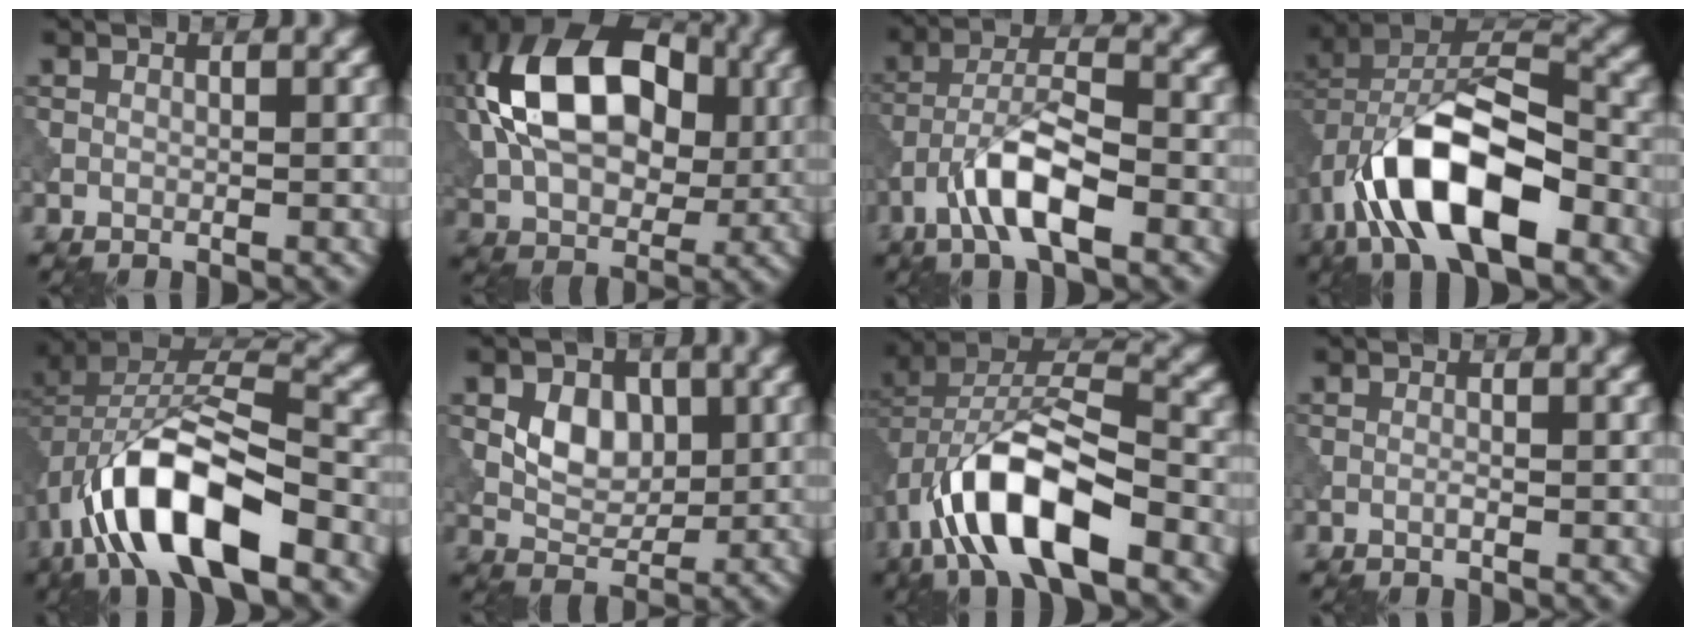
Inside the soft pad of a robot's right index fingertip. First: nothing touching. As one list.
[{"total": 14.6, "force": [2.3, 9.3, 11.0], "torque": [-0.195, 0.023, 0.026]}, {"total": 6.9, "force": [-3.4, 2.1, 5.6], "torque": [-0.102, 0.010, -0.067]}, {"total": 12.4, "force": [-5.2, 5.8, 9.7], "torque": [-0.174, 0.005, -0.094]}, {"total": 12.6, "force": [-5.6, 5.4, 9.9], "torque": [-0.182, 0.008, -0.099]}, {"total": 4.3, "force": [0.9, 3.1, 2.9], "torque": [-0.047, -0.003, 0.012]}, {"total": 11.3, "force": [-5.0, 4.7, 9.0], "torque": [-0.169, 0.012, -0.092]}, {"total": 0.5, "force": [-0.3, 0.0, 0.4], "torque": [-0.010, 0.000, -0.007]}]